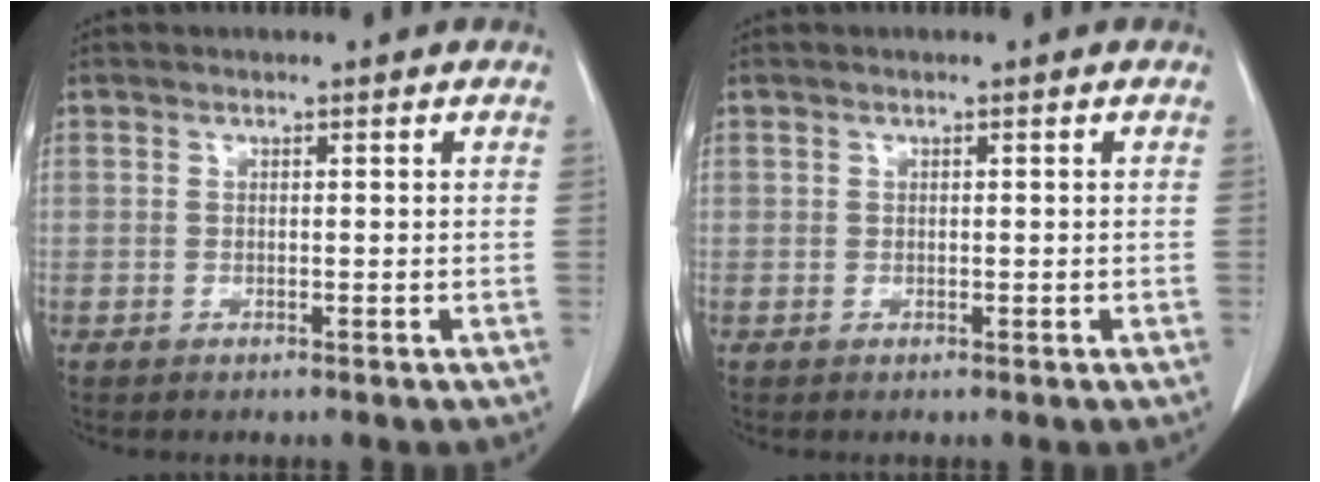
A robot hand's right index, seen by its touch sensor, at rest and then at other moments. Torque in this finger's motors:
{"motor_torque": [-0.04, 0.02, -0.02, 0.00]}